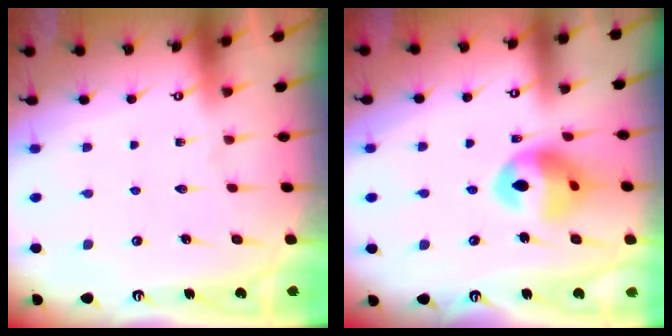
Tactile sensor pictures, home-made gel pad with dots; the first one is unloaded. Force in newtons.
{"total": 14.0, "press": 13.9, "slide": 1.7}